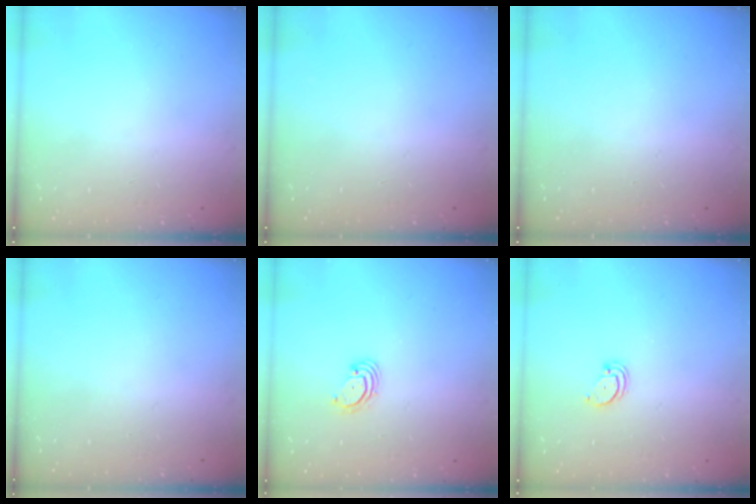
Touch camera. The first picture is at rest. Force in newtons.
{"total": 0.0}
{"total": 0.0}
{"total": 0.0}
{"total": 3.0, "press": 3.0, "slide": 0.3}
{"total": 2.0, "press": 2.0, "slide": 0.2}